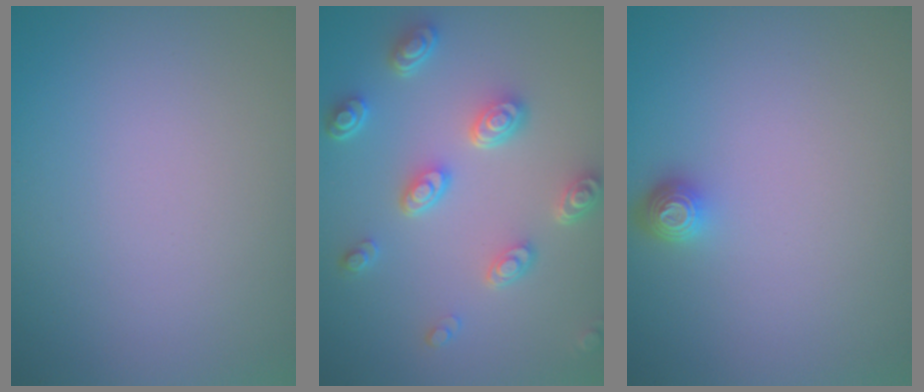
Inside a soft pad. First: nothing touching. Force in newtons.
{"total": 4.9, "press": 3.9, "slide": 3.0}
{"total": 1.3, "press": 1.1, "slide": 0.7}